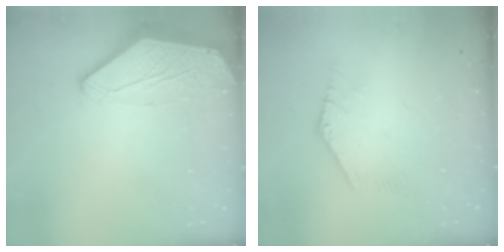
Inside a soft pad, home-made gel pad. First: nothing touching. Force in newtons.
{"total": 0.0}